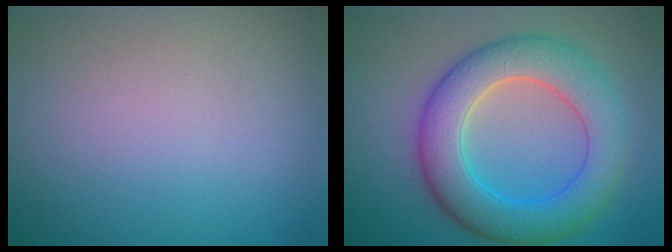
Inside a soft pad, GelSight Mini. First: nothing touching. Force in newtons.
{"total": 7.5, "press": 7.5, "slide": 0.5}